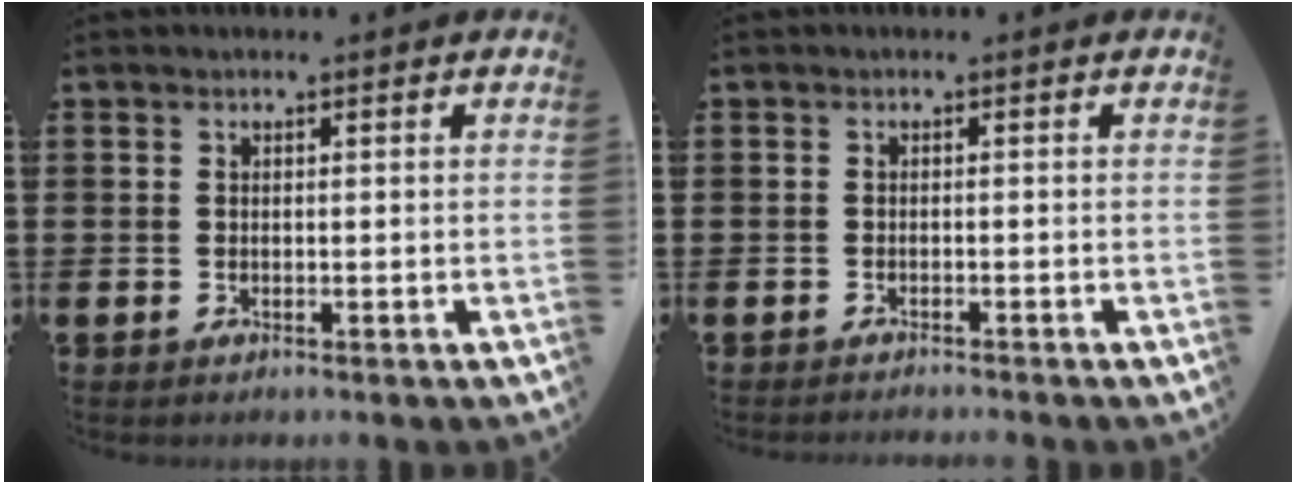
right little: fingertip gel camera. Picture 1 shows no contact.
{"total": 0.6, "force": [-0.6, -0.2, 0.0], "torque": [0.000, -0.001, -0.013]}